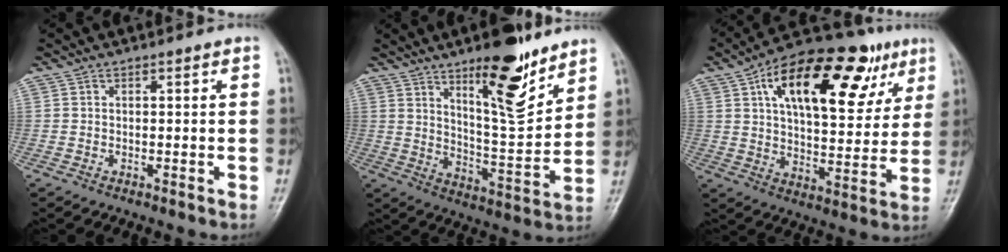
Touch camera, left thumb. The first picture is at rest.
{"total": 15.0, "force": [9.6, 4.2, 10.7], "torque": [-0.135, -0.074, 0.159]}
{"total": 25.3, "force": [11.1, 11.9, 19.4], "torque": [-0.256, 0.004, 0.171]}